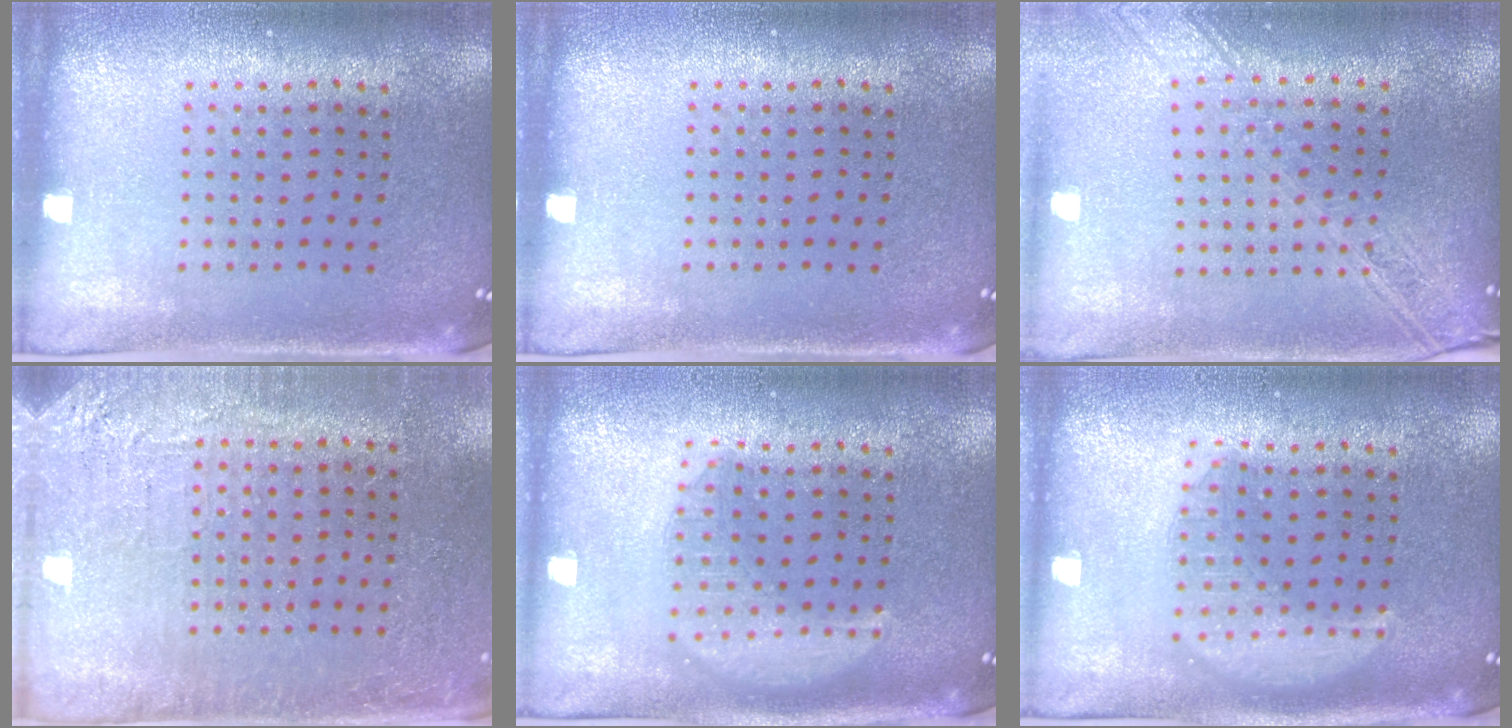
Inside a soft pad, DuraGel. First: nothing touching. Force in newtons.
{"total": 0.0}
{"total": 2.0, "press": 1.8, "slide": 1.0}
{"total": 2.8, "press": 2.7, "slide": 0.6}
{"total": 3.0, "press": 3.0, "slide": 0.4}
{"total": 3.0, "press": 3.0, "slide": 0.4}